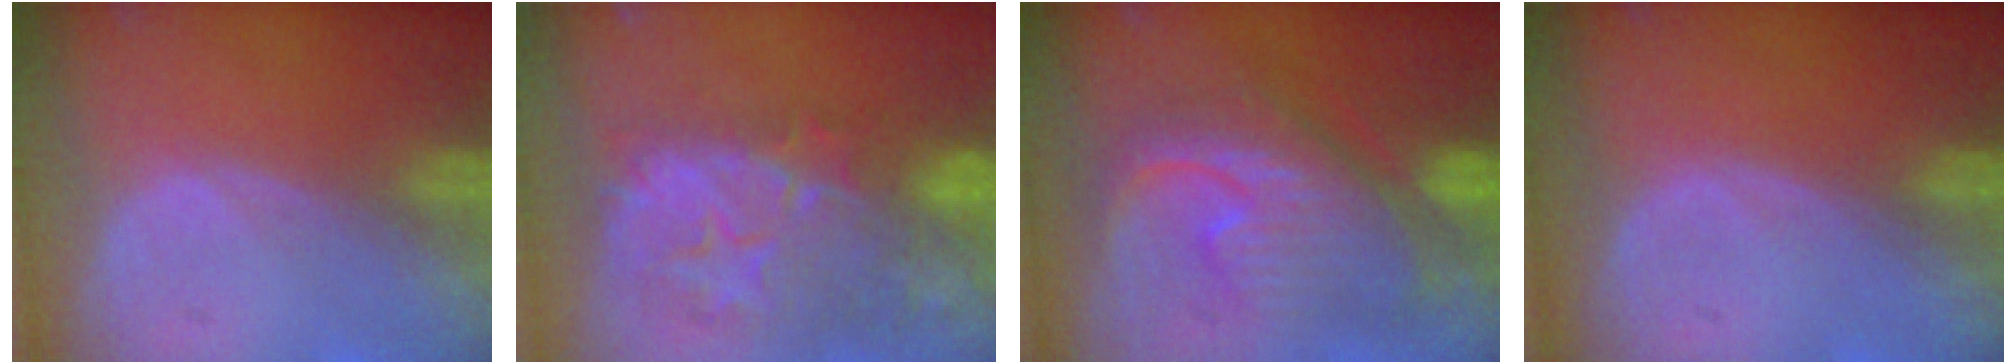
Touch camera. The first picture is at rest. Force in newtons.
{"total": 11.3, "press": 10.4, "slide": 4.3}
{"total": 10.3, "press": 10.2, "slide": 0.9}
{"total": 0.0}